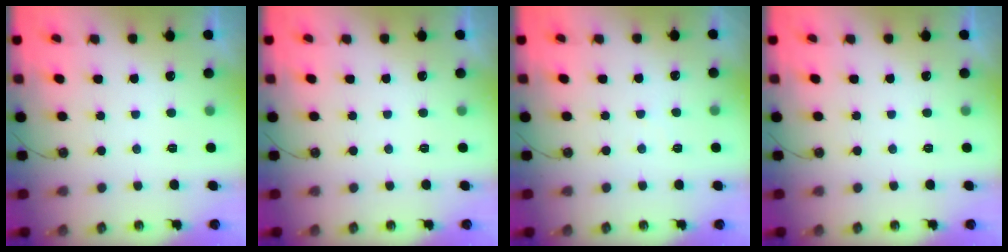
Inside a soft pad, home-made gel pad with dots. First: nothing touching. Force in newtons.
{"total": 0.0}
{"total": 2.6, "press": 2.6, "slide": 0.4}
{"total": 0.0}